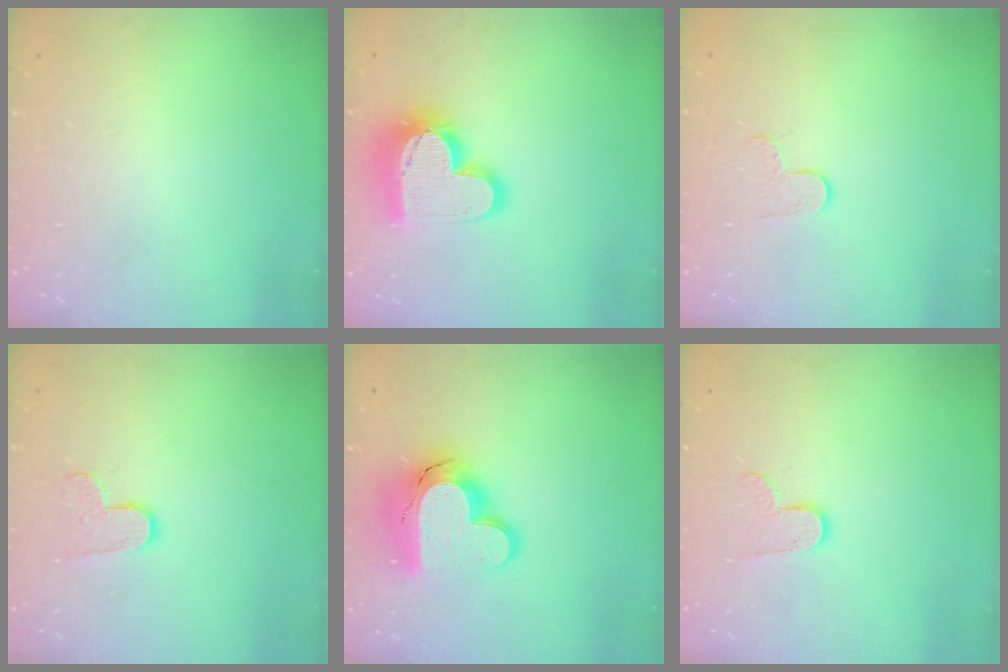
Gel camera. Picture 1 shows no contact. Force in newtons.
{"total": 17.8, "press": 17.7, "slide": 1.6}
{"total": 6.0, "press": 6.0, "slide": 0.5}
{"total": 8.0, "press": 8.0, "slide": 0.6}
{"total": 16.9, "press": 16.9, "slide": 1.3}
{"total": 7.4, "press": 7.4, "slide": 0.3}